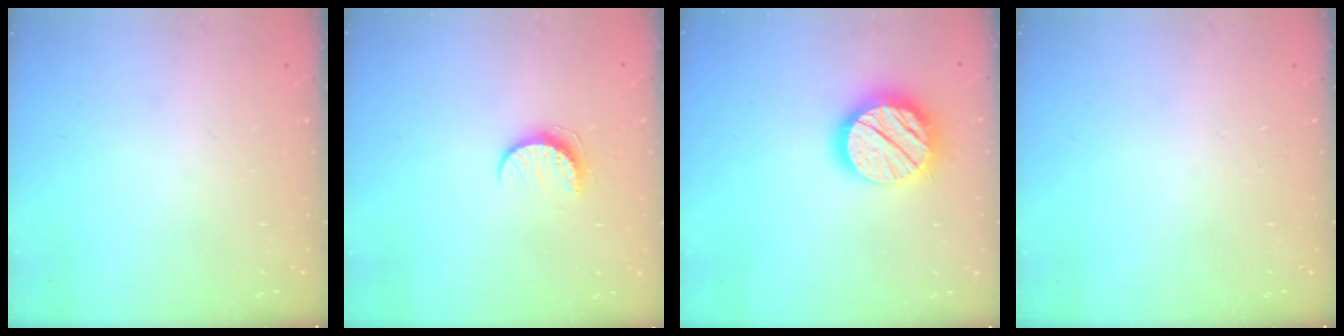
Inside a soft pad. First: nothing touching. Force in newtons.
{"total": 8.1, "press": 8.1, "slide": 0.6}
{"total": 16.9, "press": 16.8, "slide": 1.5}
{"total": 0.0}